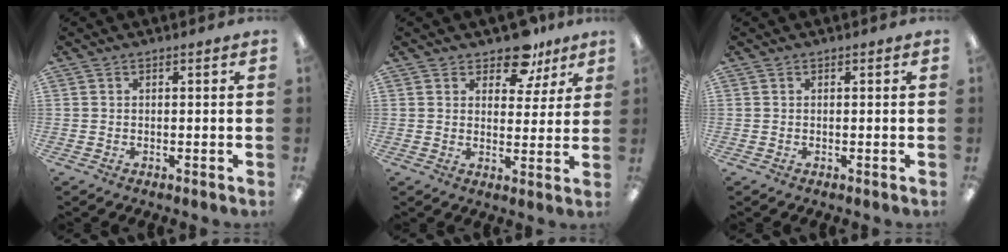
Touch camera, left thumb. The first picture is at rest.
{"total": 9.0, "force": [6.7, 4.7, 3.7], "torque": [-0.050, -0.036, 0.119]}
{"total": 0.0}